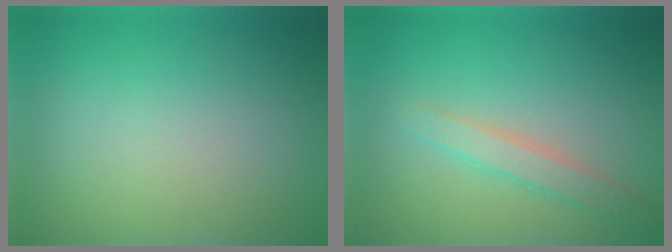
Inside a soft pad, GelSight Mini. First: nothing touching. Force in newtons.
{"total": 2.3, "press": 2.3, "slide": 0.1}